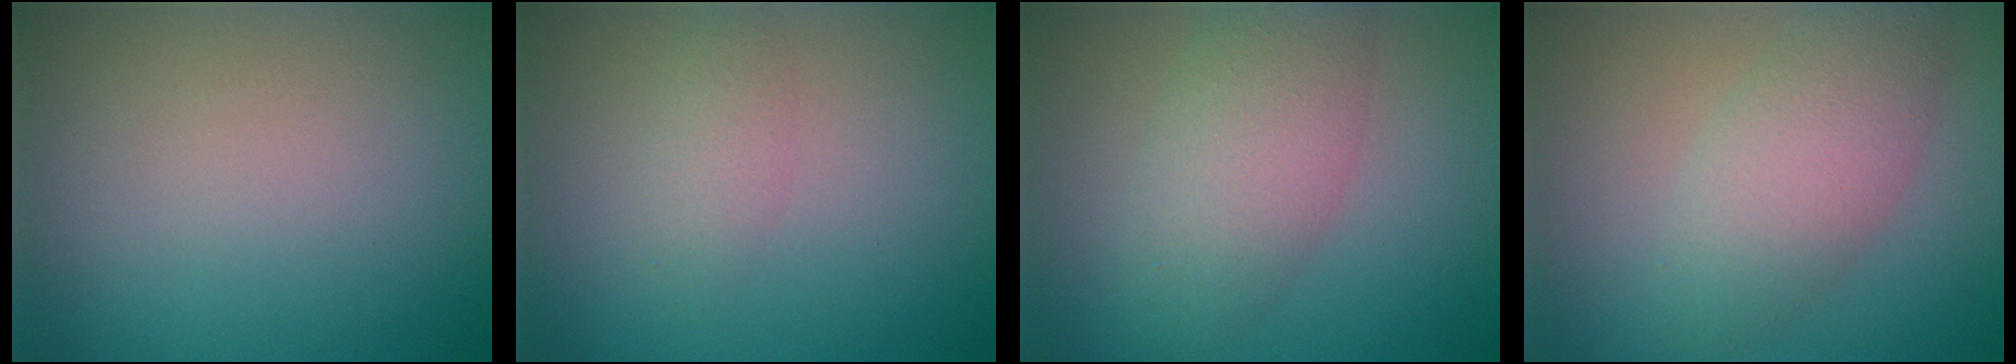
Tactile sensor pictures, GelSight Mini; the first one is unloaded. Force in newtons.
{"total": 1.6, "press": 1.6, "slide": 0.1}
{"total": 4.8, "press": 4.8, "slide": 0.2}
{"total": 4.6, "press": 4.6, "slide": 0.3}